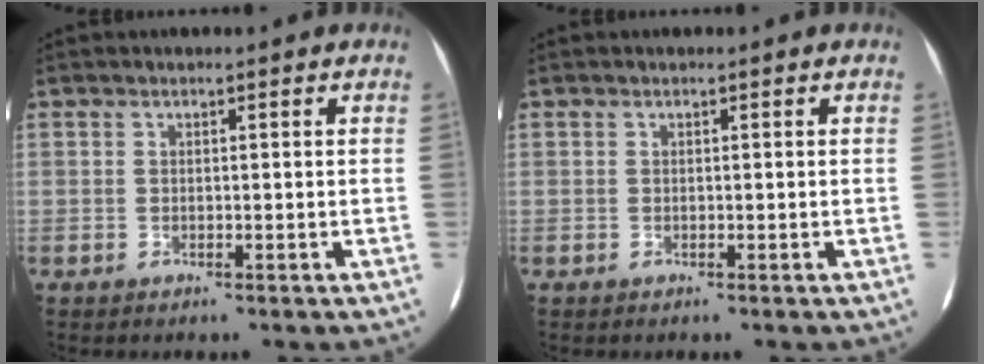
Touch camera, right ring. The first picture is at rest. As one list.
[{"total": 0.0}]